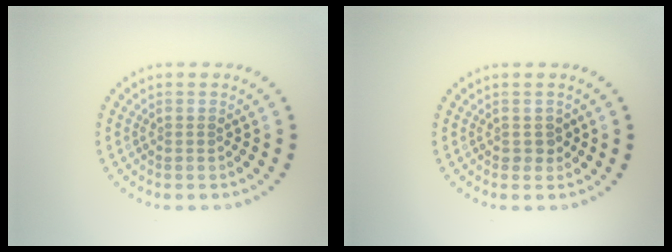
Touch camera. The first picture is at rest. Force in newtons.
{"total": 1.0, "press": 0.9, "slide": 0.3}